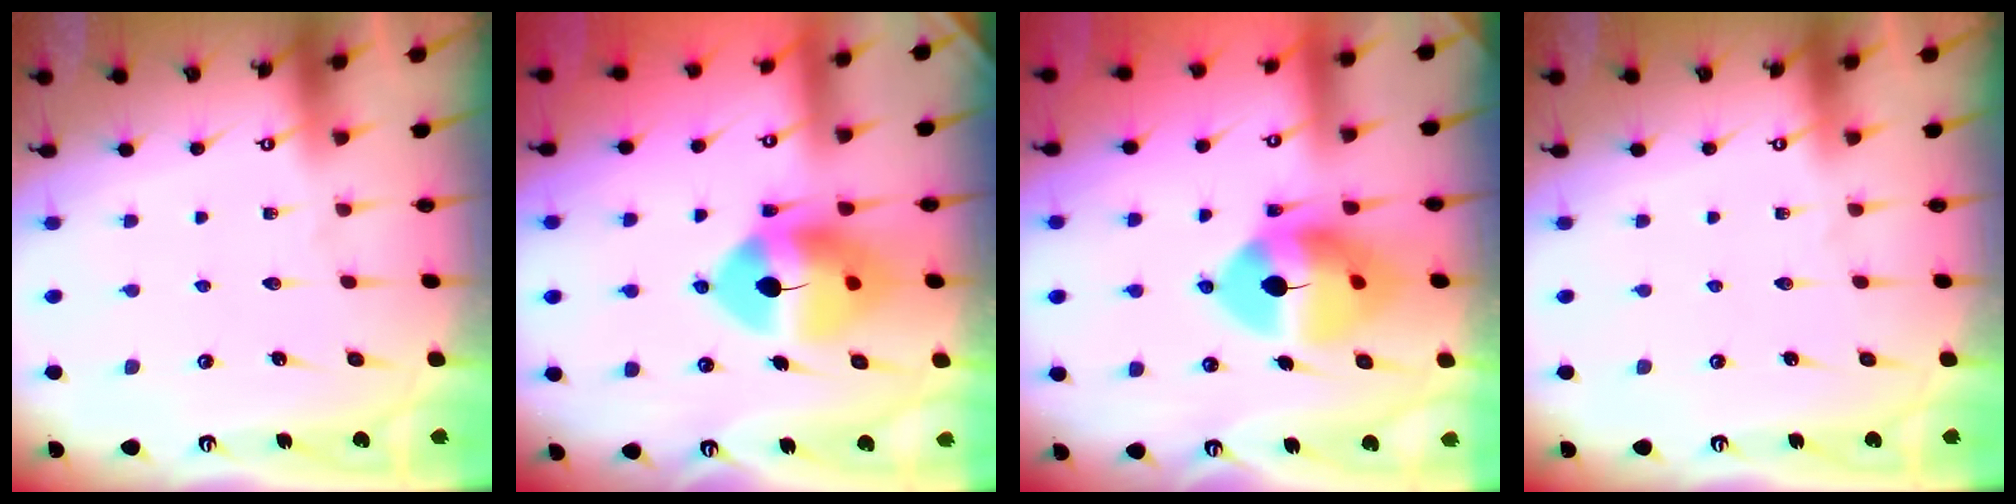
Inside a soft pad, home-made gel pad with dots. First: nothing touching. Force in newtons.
{"total": 11.9, "press": 11.7, "slide": 2.1}
{"total": 12.7, "press": 12.6, "slide": 1.8}
{"total": 0.0}